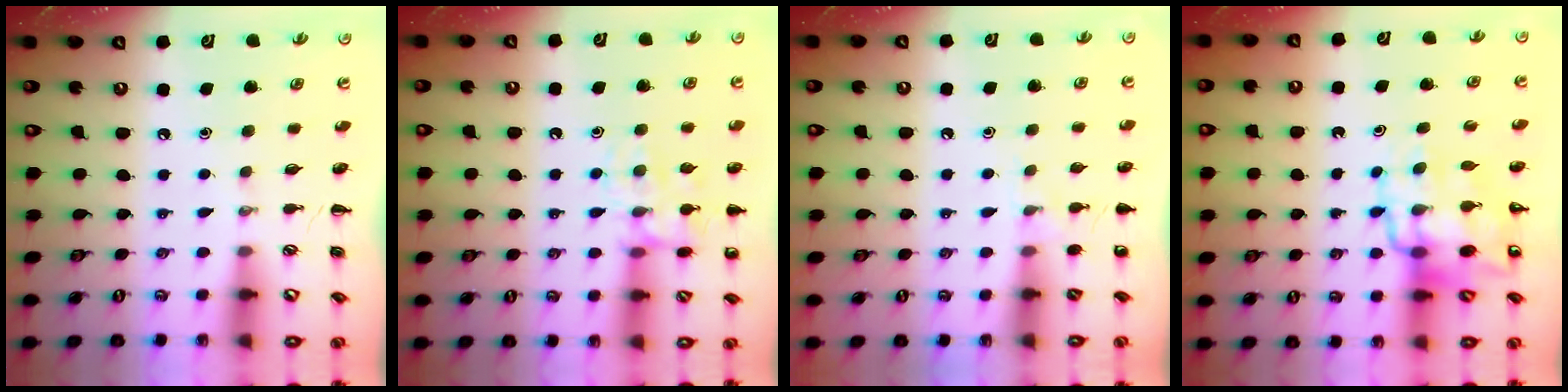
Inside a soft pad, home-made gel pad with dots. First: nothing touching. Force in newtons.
{"total": 12.5, "press": 12.5, "slide": 0.6}
{"total": 5.5, "press": 5.2, "slide": 1.7}
{"total": 14.0, "press": 13.5, "slide": 3.7}